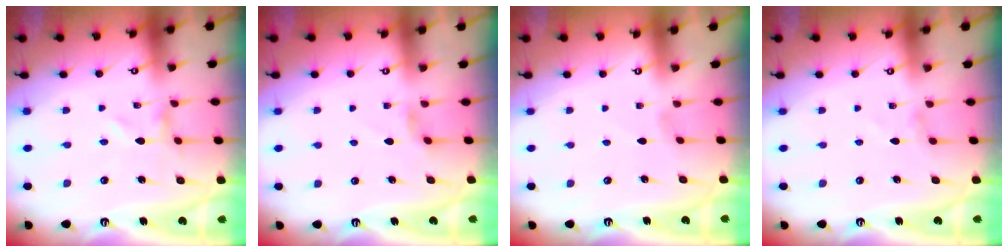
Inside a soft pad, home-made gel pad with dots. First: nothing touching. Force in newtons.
{"total": 2.8, "press": 2.8, "slide": 0.4}
{"total": 0.9, "press": 0.9, "slide": 0.1}
{"total": 0.0}